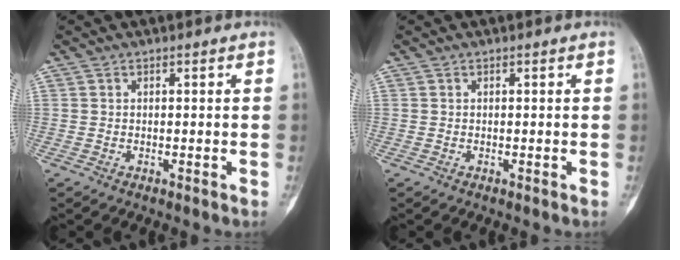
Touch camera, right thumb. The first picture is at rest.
{"total": 0.0}